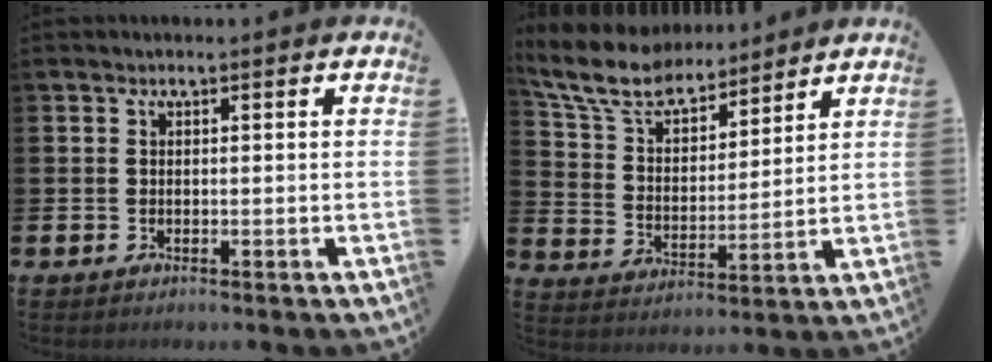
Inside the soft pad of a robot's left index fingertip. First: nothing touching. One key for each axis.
{"total": 9.2, "fx": 8.3, "fy": 2.8, "fz": 2.8, "tx": -0.091, "ty": -0.047, "tz": 0.151}